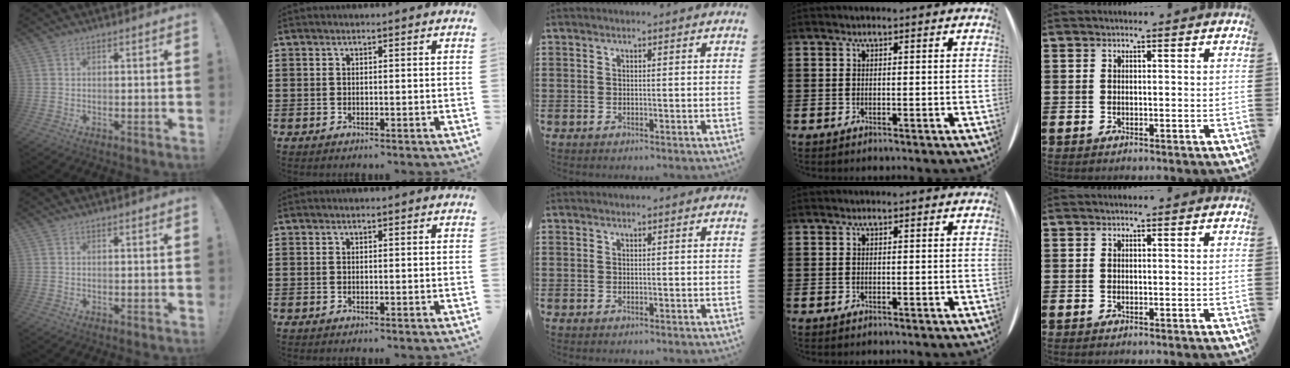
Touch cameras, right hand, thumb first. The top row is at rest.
{}